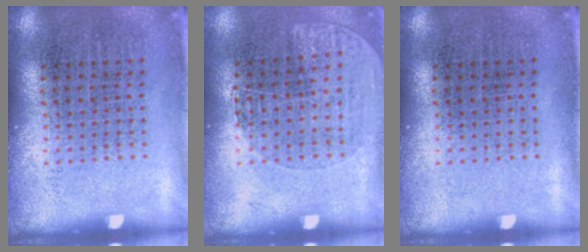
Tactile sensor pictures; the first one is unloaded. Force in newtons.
{"total": 1.1, "press": 1.0, "slide": 0.5}
{"total": 0.0}